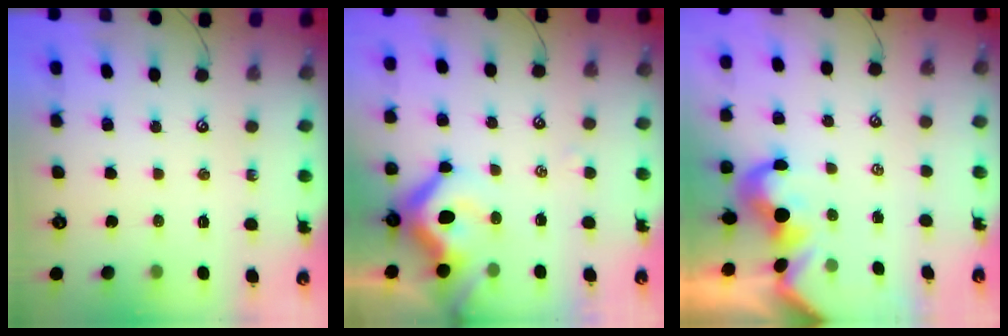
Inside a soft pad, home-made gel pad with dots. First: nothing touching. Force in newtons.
{"total": 9.9, "press": 9.8, "slide": 1.6}
{"total": 1.4, "press": 1.0, "slide": 0.9}